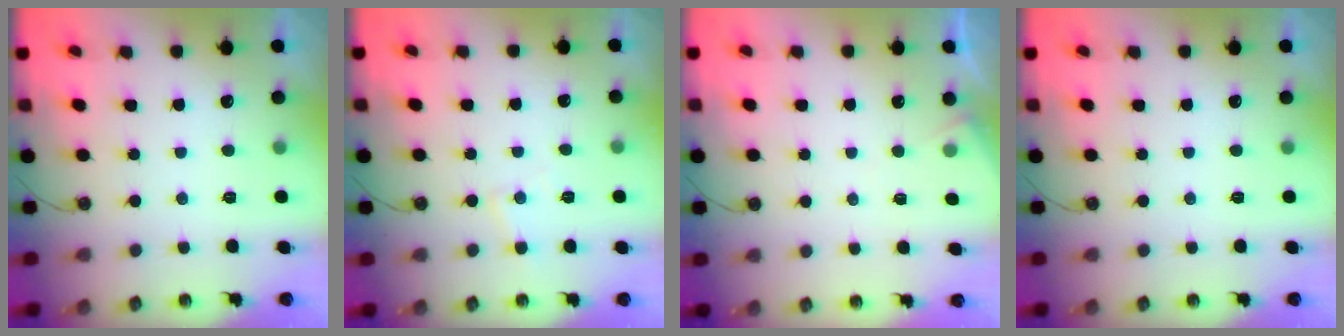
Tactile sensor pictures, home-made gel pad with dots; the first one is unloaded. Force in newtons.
{"total": 5.5, "press": 5.4, "slide": 0.8}
{"total": 3.5, "press": 3.5, "slide": 0.5}
{"total": 0.0}